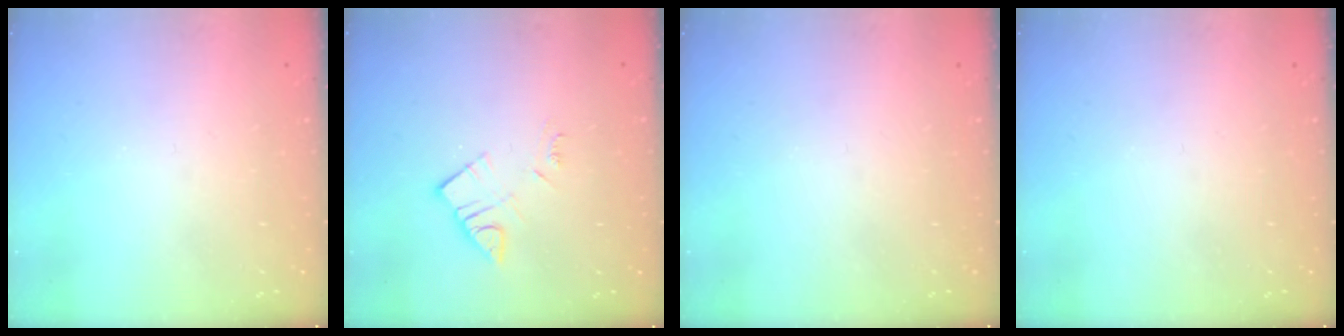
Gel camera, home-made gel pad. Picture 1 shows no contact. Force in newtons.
{"total": 6.4, "press": 6.4, "slide": 0.4}
{"total": 0.0}
{"total": 0.0}